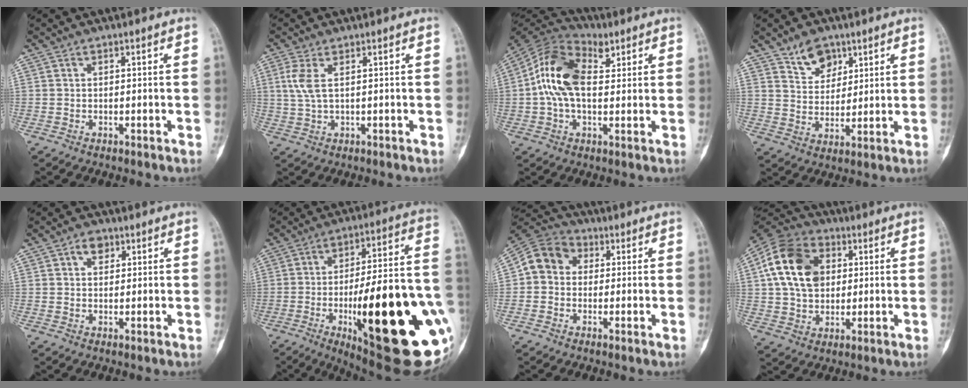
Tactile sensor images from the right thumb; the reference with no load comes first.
{"total": 3.9, "force": [1.0, 1.5, 3.5], "torque": [-0.093, 0.004, 0.023]}
{"total": 13.9, "force": [3.3, 8.1, 10.8], "torque": [-0.204, 0.027, 0.052]}
{"total": 6.8, "force": [4.4, 4.4, 2.7], "torque": [-0.017, -0.031, 0.084]}
{"total": 3.1, "force": [1.4, 2.2, 1.6], "torque": [-0.011, -0.001, 0.019]}
{"total": 36.5, "force": [-8.8, 10.0, 33.9], "torque": [-0.411, 0.012, -0.120]}
{"total": 8.7, "force": [0.8, 7.5, 4.4], "torque": [-0.061, 0.024, -0.002]}
{"total": 16.3, "force": [3.2, 11.9, 10.6], "torque": [-0.177, 0.010, 0.051]}